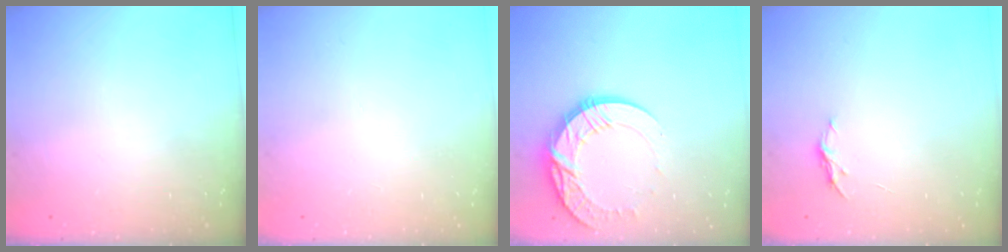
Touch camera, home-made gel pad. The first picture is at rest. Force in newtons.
{"total": 0.0}
{"total": 14.4, "press": 14.4, "slide": 1.4}
{"total": 4.0, "press": 4.0, "slide": 0.4}